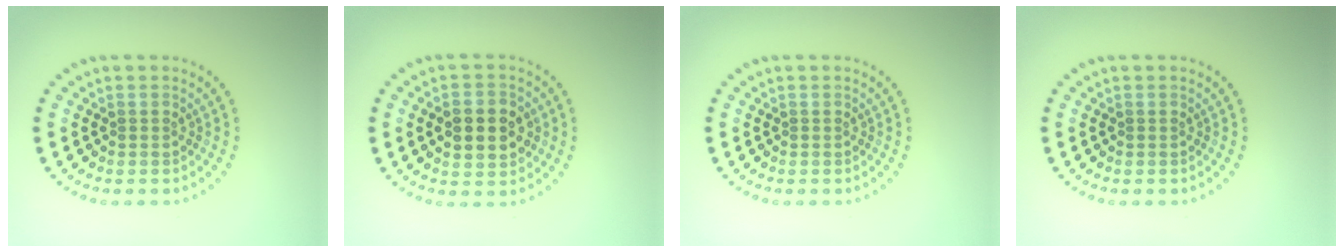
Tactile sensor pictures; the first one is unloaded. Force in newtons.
{"total": 4.7, "press": 4.7, "slide": 0.3}
{"total": 0.0}
{"total": 0.0}